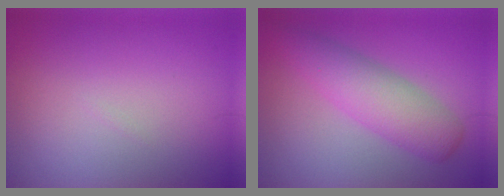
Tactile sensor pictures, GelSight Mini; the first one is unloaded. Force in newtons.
{"total": 4.9, "press": 4.9, "slide": 0.1}